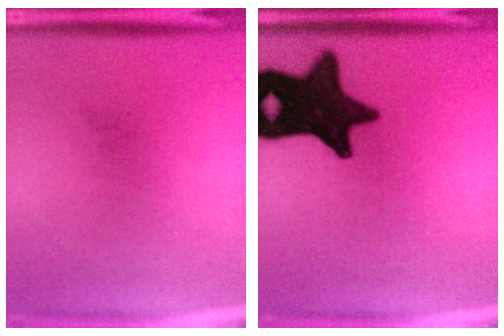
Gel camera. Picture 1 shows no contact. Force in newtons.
{"total": 16.8}